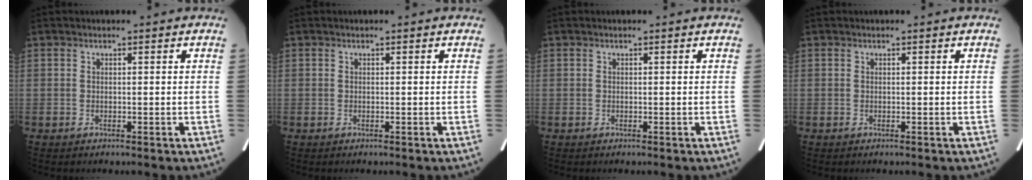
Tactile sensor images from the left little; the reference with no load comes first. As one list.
[{"total": 0.0}, {"total": 0.0}, {"total": 0.0}]